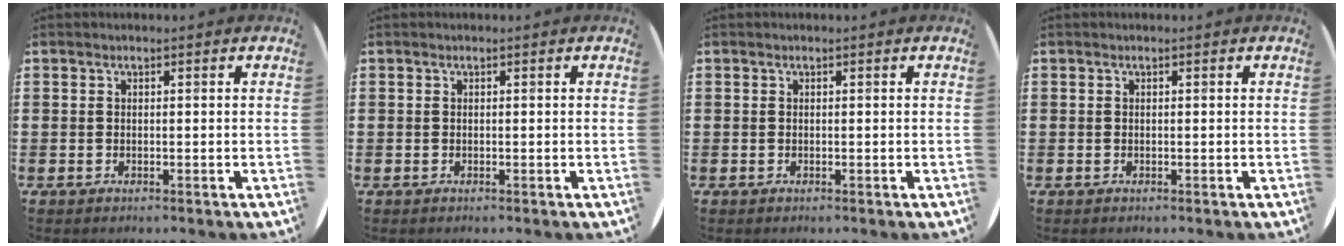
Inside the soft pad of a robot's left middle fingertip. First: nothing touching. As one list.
[{"total": 0.0}, {"total": 0.0}, {"total": 0.0}]